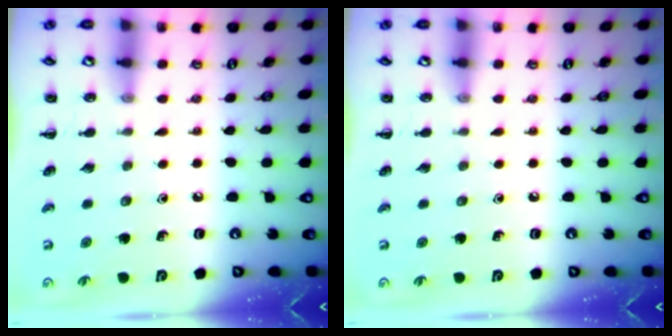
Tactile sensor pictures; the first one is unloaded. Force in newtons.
{"total": 0.0}